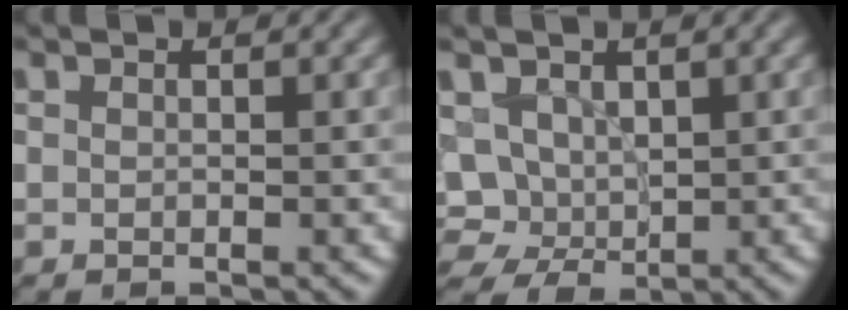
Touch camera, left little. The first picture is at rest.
{"total": 4.2, "force": [0.6, 3.5, 2.3], "torque": [-0.036, 0.001, 0.012]}